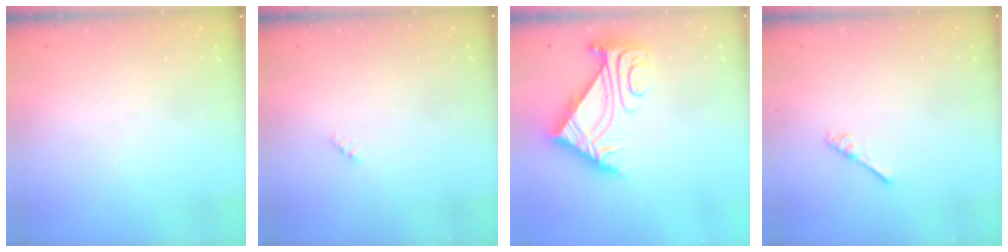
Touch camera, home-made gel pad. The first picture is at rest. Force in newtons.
{"total": 2.4, "press": 2.4, "slide": 0.5}
{"total": 8.9, "press": 8.8, "slide": 1.1}
{"total": 2.9, "press": 2.9, "slide": 0.4}